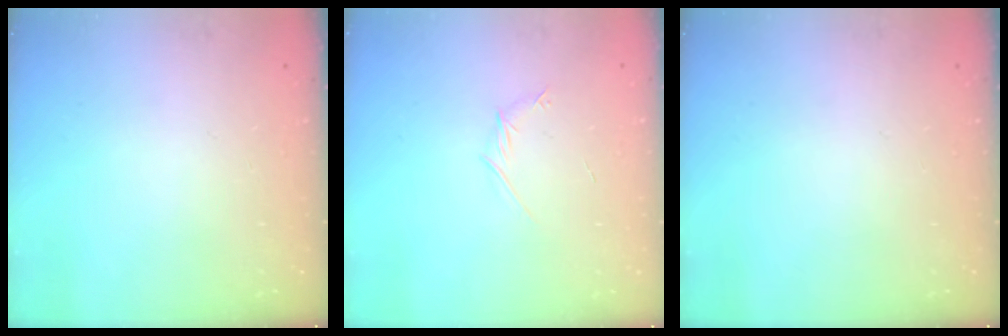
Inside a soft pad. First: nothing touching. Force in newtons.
{"total": 4.1, "press": 3.9, "slide": 1.2}
{"total": 0.0}